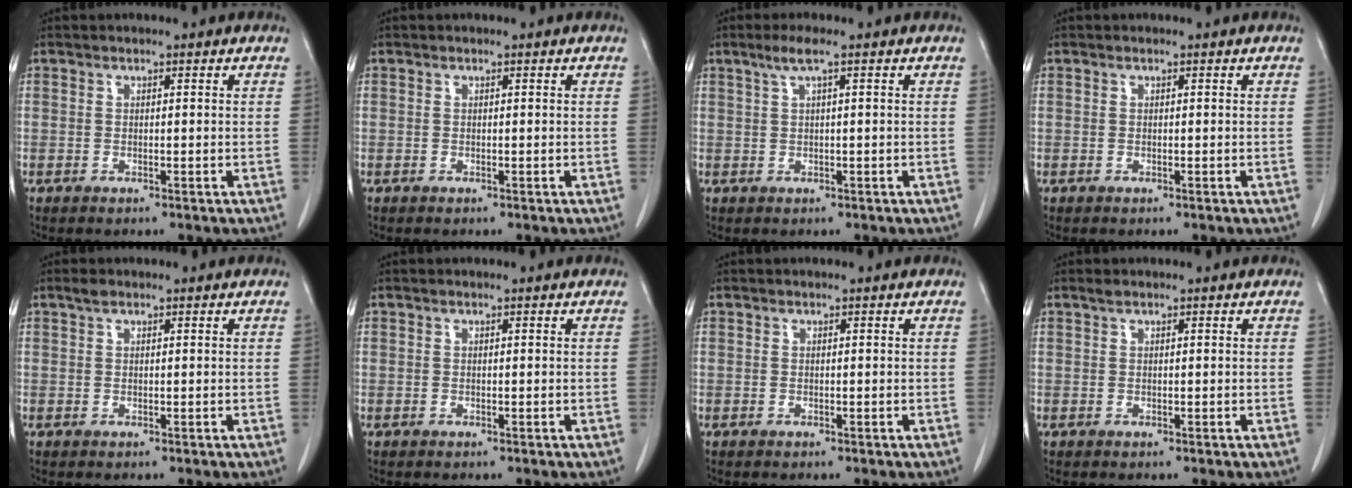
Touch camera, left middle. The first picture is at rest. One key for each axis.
{"total": 0.0}
{"total": 2.4, "fx": 1.2, "fy": -0.2, "fz": 2.1, "tx": -0.051, "ty": 0.011, "tz": 0.027}
{"total": 0.0}
{"total": 1.0, "fx": 0.7, "fy": 0.4, "fz": 0.6, "tx": -0.014, "ty": 0.009, "tz": 0.015}
{"total": 0.0}
{"total": 0.0}
{"total": 0.5, "fx": 0.4, "fy": 0.1, "fz": 0.3, "tx": -0.011, "ty": 0.007, "tz": 0.009}